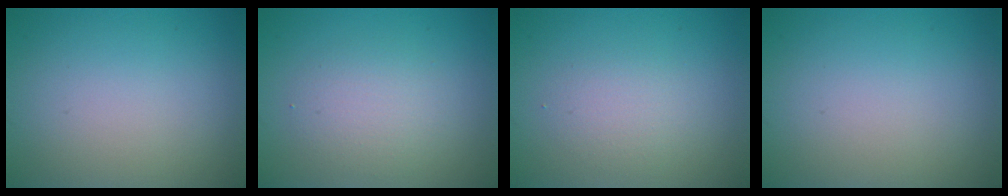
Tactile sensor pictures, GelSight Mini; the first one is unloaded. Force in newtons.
{"total": 2.6, "press": 2.6, "slide": 0.3}
{"total": 2.0, "press": 2.0, "slide": 0.1}
{"total": 0.0}